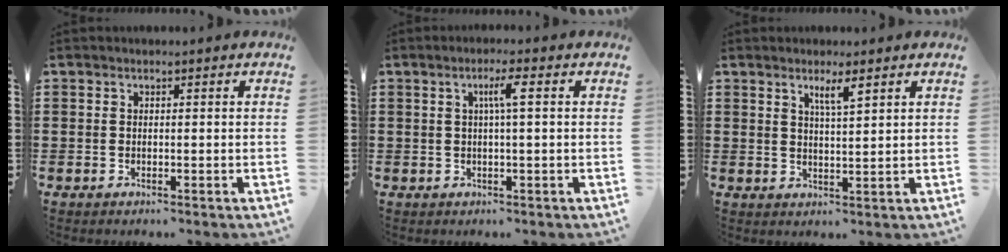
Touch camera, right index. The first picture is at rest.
{"total": 3.1, "force": [0.5, 0.0, 3.1], "torque": [-0.059, 0.002, 0.005]}
{"total": 3.1, "force": [2.0, 0.3, 2.4], "torque": [-0.042, -0.001, 0.032]}